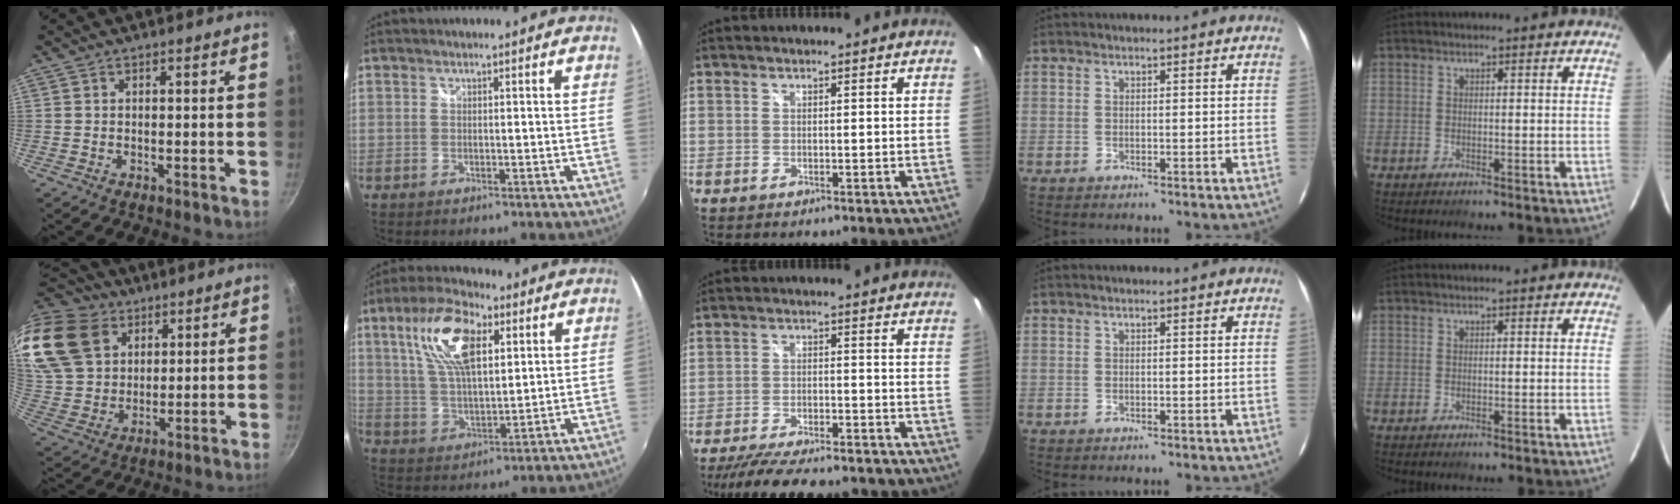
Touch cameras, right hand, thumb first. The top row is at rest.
{"thumb": {"total": 20.7, "force": [11.7, 14.3, 9.3], "torque": [-0.183, -0.022, 0.234]}, "index": {"total": 14.8, "force": [6.1, 6.5, 11.8], "torque": [-0.228, 0.021, 0.115]}, "middle": {"total": 17.9, "force": [-15.3, 4.0, 8.3], "torque": [-0.165, -0.030, -0.226]}}